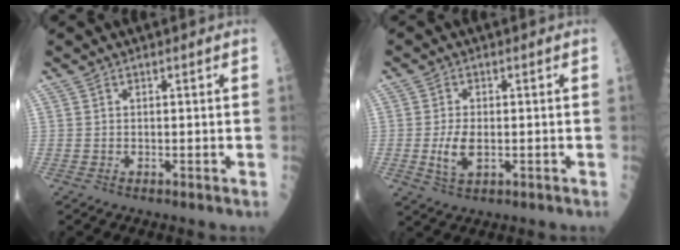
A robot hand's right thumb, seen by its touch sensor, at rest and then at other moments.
{"total": 5.0, "force": [-0.8, 2.5, 4.3], "torque": [-0.082, -0.005, -0.011]}